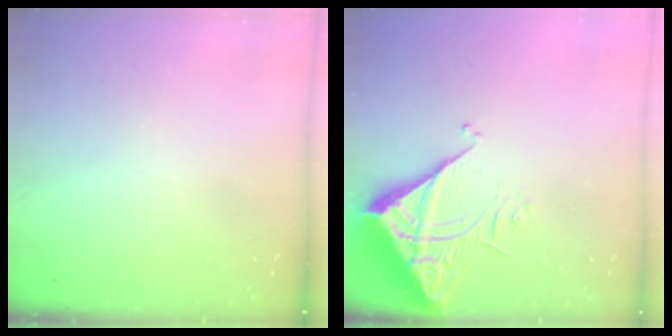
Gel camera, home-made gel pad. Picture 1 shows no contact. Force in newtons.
{"total": 6.7, "press": 6.7, "slide": 0.7}